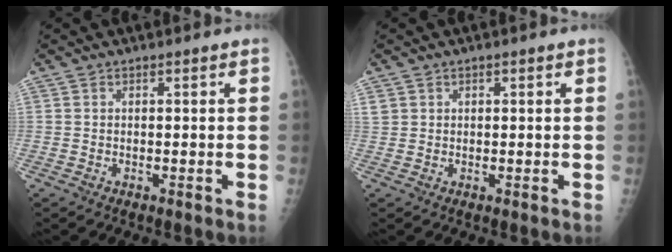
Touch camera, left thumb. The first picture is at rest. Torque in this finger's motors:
{"motor_torque": [0.00, -0.09, 0.12, 0.00, 0.00]}